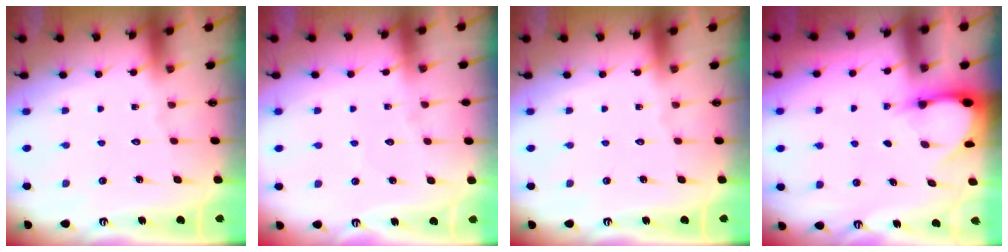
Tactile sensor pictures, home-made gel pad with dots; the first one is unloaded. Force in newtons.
{"total": 2.6, "press": 2.6, "slide": 0.3}
{"total": 0.0}
{"total": 3.1, "press": 3.1, "slide": 0.3}